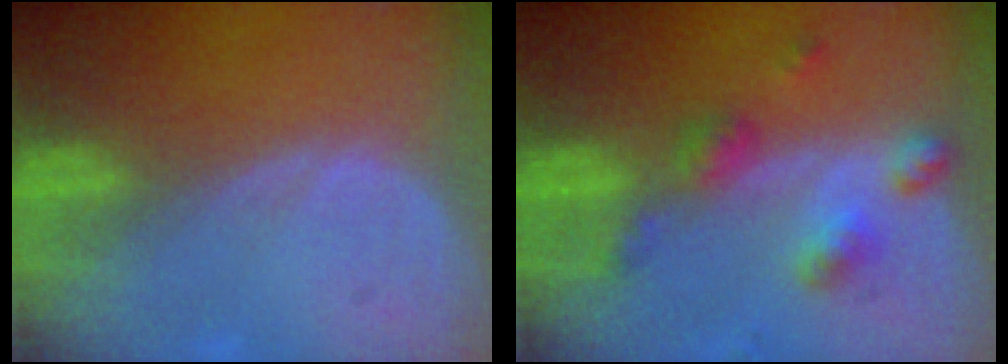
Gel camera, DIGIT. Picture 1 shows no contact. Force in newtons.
{"total": 6.0, "press": 5.3, "slide": 2.8}